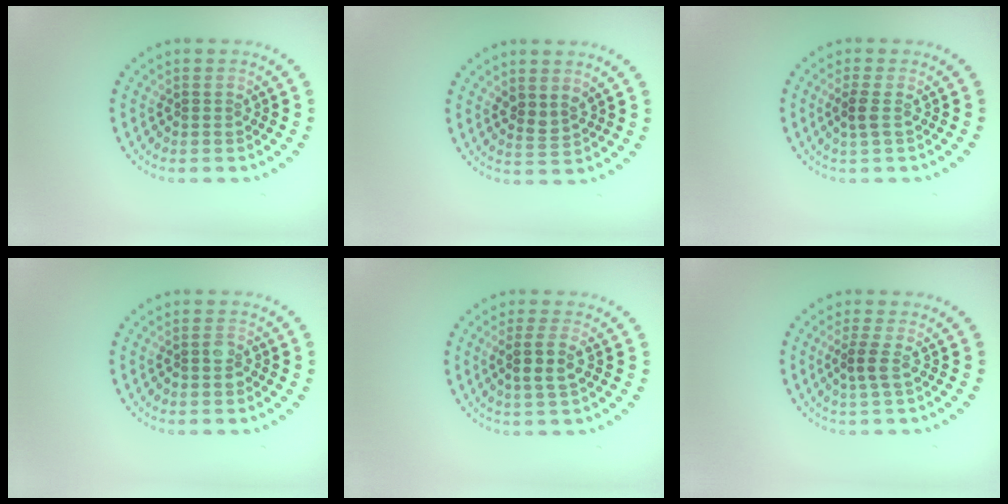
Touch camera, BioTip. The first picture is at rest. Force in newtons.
{"total": 1.7, "press": 1.4, "slide": 1.0}
{"total": 1.2, "press": 1.0, "slide": 0.7}
{"total": 1.1, "press": 1.0, "slide": 0.5}
{"total": 2.5, "press": 2.2, "slide": 1.2}
{"total": 1.6, "press": 1.1, "slide": 1.2}